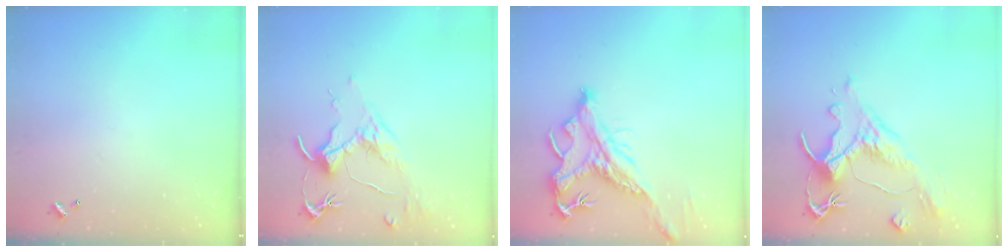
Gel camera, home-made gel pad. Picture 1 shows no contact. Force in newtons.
{"total": 1.6, "press": 1.4, "slide": 0.9}
{"total": 4.1, "press": 3.8, "slide": 1.5}
{"total": 1.8, "press": 0.9, "slide": 1.5}